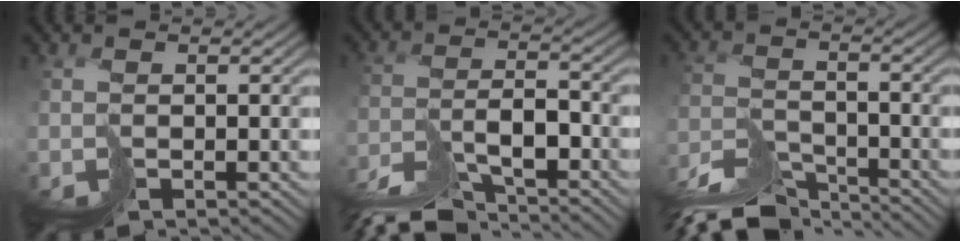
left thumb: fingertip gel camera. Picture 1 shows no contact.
{"total": 8.8, "force": [-7.8, 1.7, 3.8], "torque": [-0.062, -0.003, -0.142]}
{"total": 8.8, "force": [-8.4, 1.3, 2.4], "torque": [-0.042, -0.008, -0.154]}